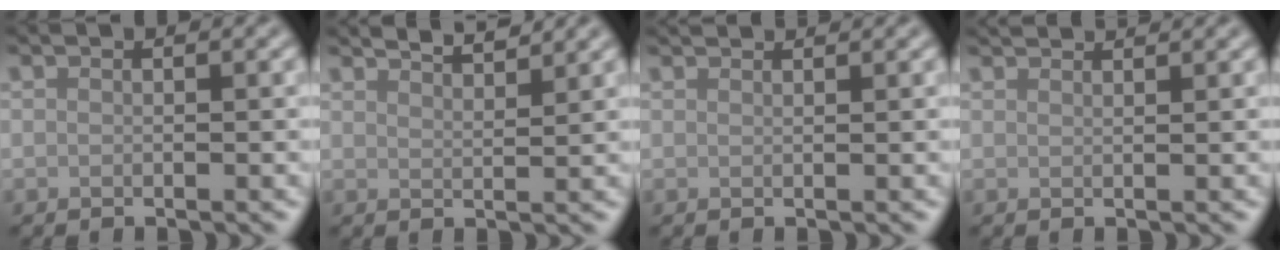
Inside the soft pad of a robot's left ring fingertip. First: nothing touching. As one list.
[{"total": 3.6, "force": [3.2, 0.7, 1.4], "torque": [-0.005, 0.010, 0.033]}, {"total": 1.9, "force": [1.7, 0.3, 0.6], "torque": [-0.009, 0.002, 0.015]}, {"total": 2.5, "force": [2.3, 0.5, 0.9], "torque": [-0.005, 0.005, 0.019]}]